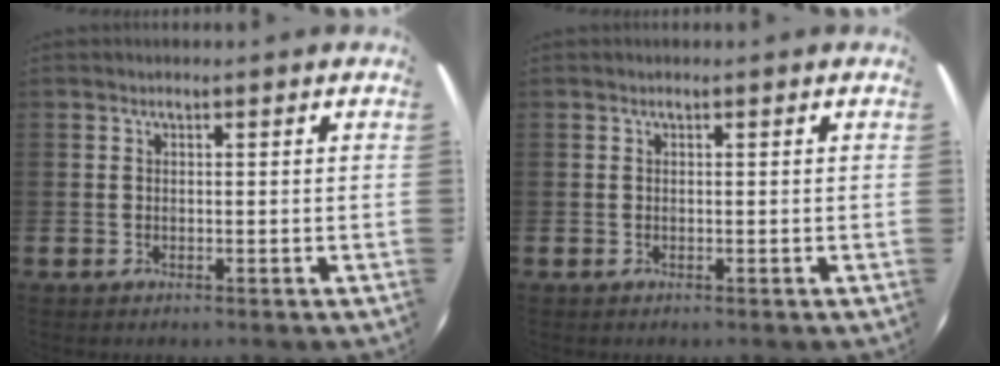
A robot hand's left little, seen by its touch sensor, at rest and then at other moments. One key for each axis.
{"total": 0.0}